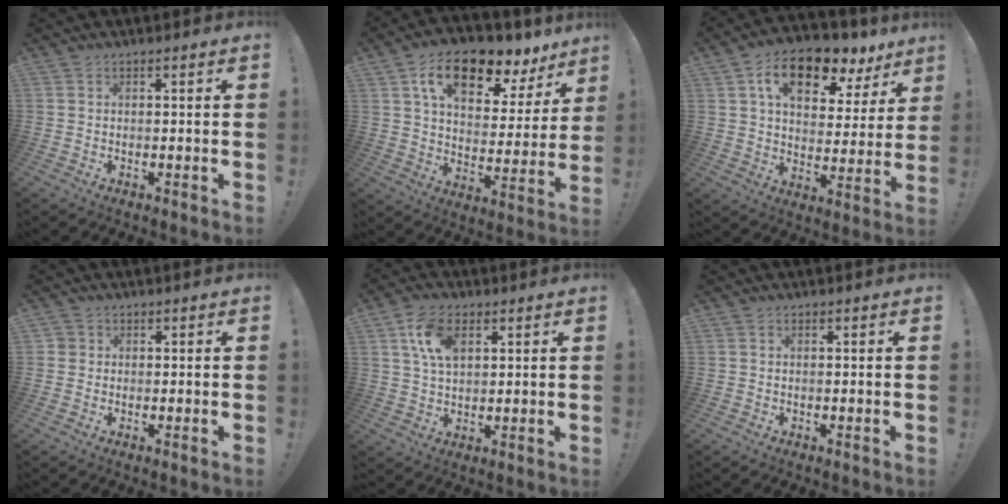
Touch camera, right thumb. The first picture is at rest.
{"total": 16.7, "force": [9.6, 8.3, 10.9], "torque": [-0.178, -0.045, 0.165]}
{"total": 15.6, "force": [8.6, 8.3, 10.1], "torque": [-0.161, -0.038, 0.150]}
{"total": 1.6, "force": [0.4, 1.6, 0.3], "torque": [-0.005, 0.001, 0.008]}
{"total": 10.1, "force": [3.9, 6.3, 6.9], "torque": [-0.122, 0.002, 0.074]}
{"total": 0.0}